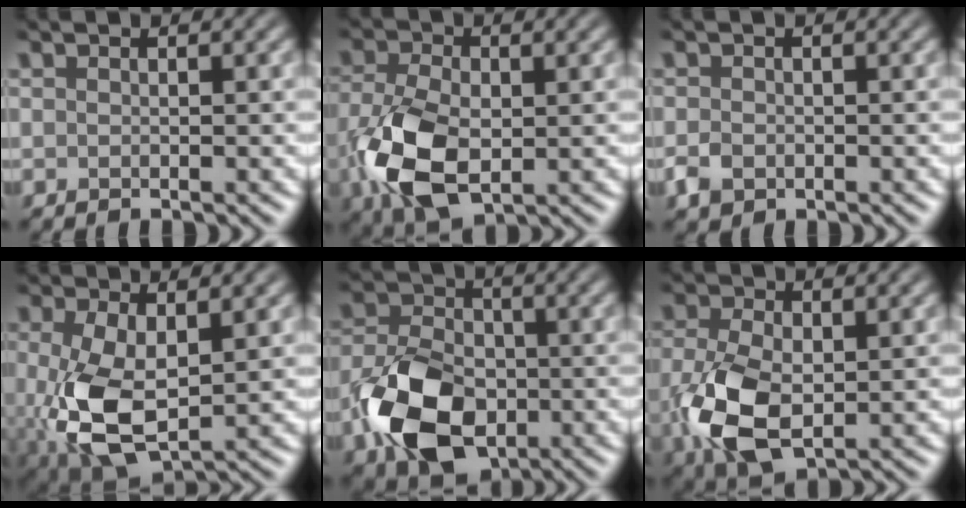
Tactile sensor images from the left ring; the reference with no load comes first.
{"total": 7.6, "force": [-1.7, 4.7, 5.8], "torque": [-0.140, -0.015, -0.035]}
{"total": 1.6, "force": [-0.6, 1.2, 0.9], "torque": [-0.016, -0.005, -0.015]}
{"total": 7.9, "force": [-0.4, 4.2, 6.7], "torque": [-0.160, -0.018, 0.002]}
{"total": 9.2, "force": [-3.4, 6.2, 5.9], "torque": [-0.129, -0.010, -0.074]}
{"total": 7.0, "force": [-1.1, 4.4, 5.4], "torque": [-0.132, -0.017, -0.016]}